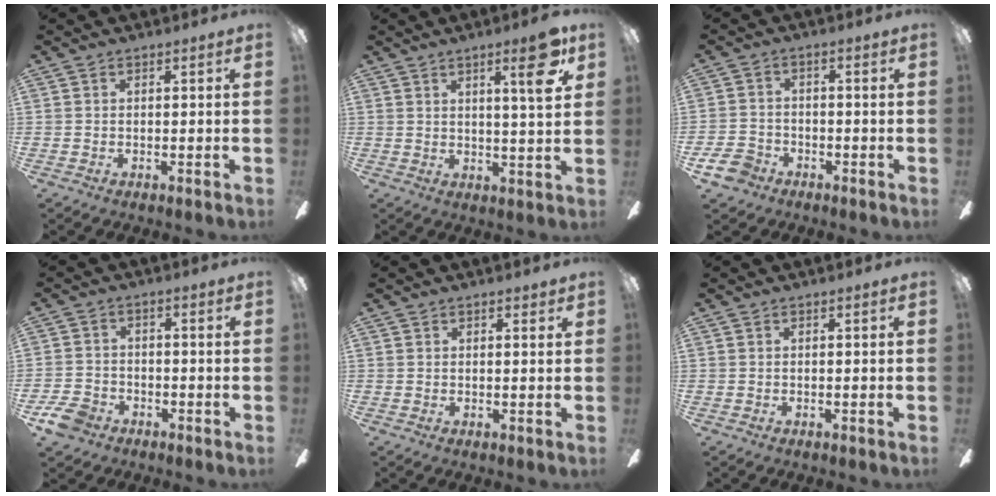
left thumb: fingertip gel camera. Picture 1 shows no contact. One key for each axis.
{"total": 9.5, "fx": 5.0, "fy": 1.4, "fz": 8.0, "tx": -0.114, "ty": -0.015, "tz": 0.072}
{"total": 6.3, "fx": -4.1, "fy": 4.3, "fz": 2.2, "tx": -0.060, "ty": 0.023, "tz": -0.083}
{"total": 6.1, "fx": -4.0, "fy": 4.0, "fz": 2.3, "tx": -0.053, "ty": 0.023, "tz": -0.077}
{"total": 1.1, "fx": 1.0, "fy": 0.2, "fz": 0.5, "tx": -0.006, "ty": -0.003, "tz": 0.016}
{"total": 0.0}